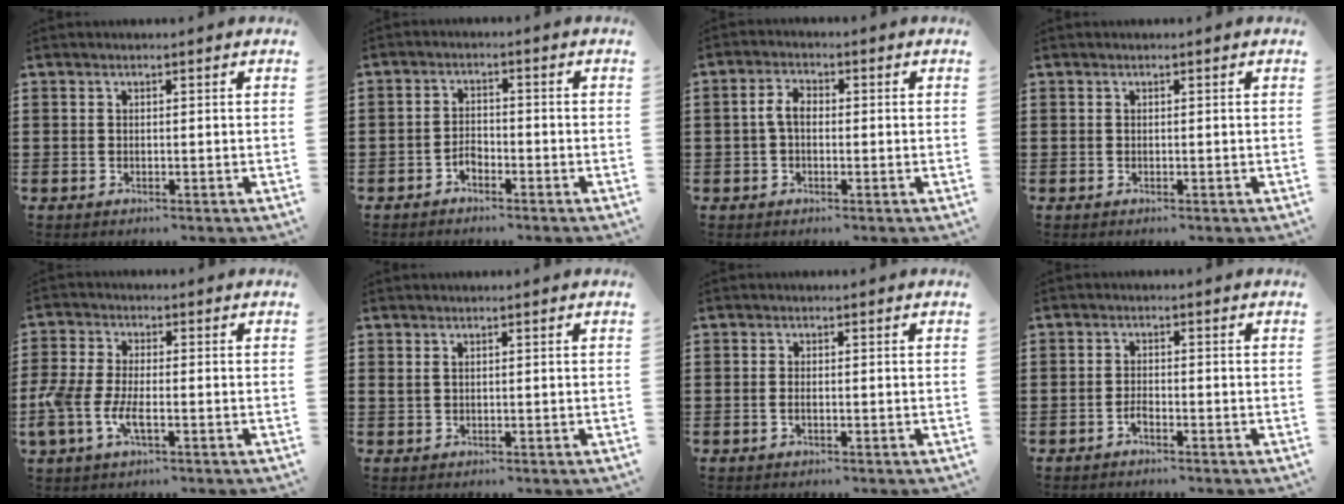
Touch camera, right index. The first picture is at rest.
{"total": 1.9, "force": [-1.5, 1.1, 0.5], "torque": [-0.015, 0.002, -0.033]}
{"total": 3.5, "force": [-0.3, 2.0, 2.9], "torque": [-0.071, 0.002, -0.011]}
{"total": 0.0}
{"total": 5.9, "force": [-1.9, 2.5, 5.0], "torque": [-0.127, -0.008, -0.044]}
{"total": 0.8, "force": [0.4, 0.4, 0.6], "torque": [-0.013, 0.003, 0.008]}
{"total": 0.8, "force": [-0.2, 0.2, 0.7], "torque": [-0.014, -0.003, -0.003]}
{"total": 1.3, "force": [-1.0, 0.3, 0.7], "torque": [-0.014, -0.004, -0.018]}